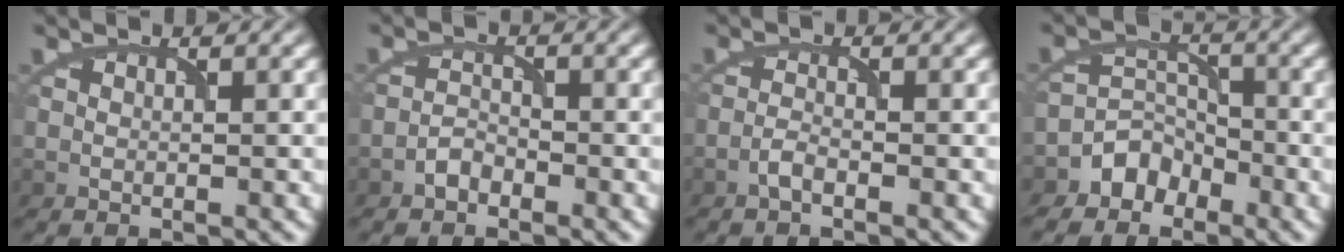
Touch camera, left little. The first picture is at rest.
{"total": 1.5, "force": [-1.3, 0.6, 0.4], "torque": [-0.003, 0.007, -0.025]}
{"total": 1.3, "force": [-1.1, 0.3, 0.7], "torque": [-0.013, 0.005, -0.022]}
{"total": 2.9, "force": [-2.3, 1.8, 0.0], "torque": [0.016, 0.011, -0.040]}